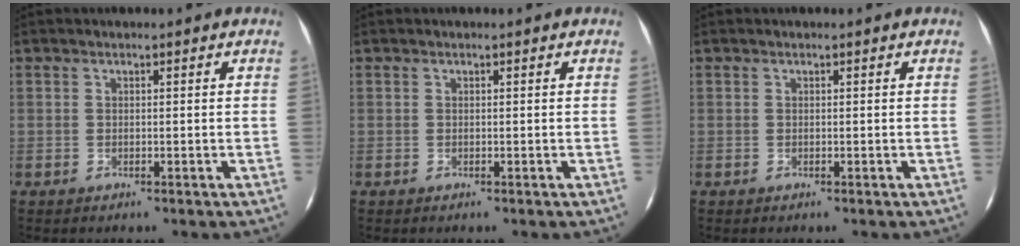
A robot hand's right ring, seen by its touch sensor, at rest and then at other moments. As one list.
[{"total": 0.0}, {"total": 0.0}]